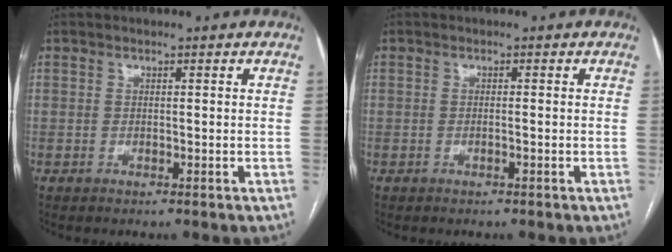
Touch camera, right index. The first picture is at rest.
{"total": 0.7, "force": [-0.3, -0.1, 0.6], "torque": [-0.012, 0.002, -0.004]}